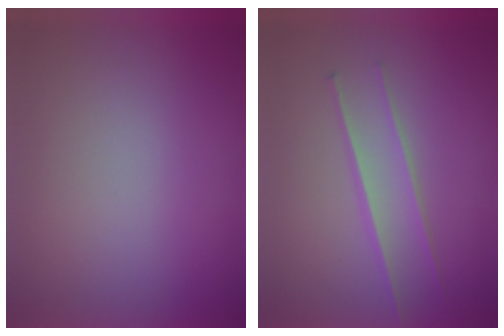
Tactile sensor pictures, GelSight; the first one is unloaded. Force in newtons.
{"total": 2.4}